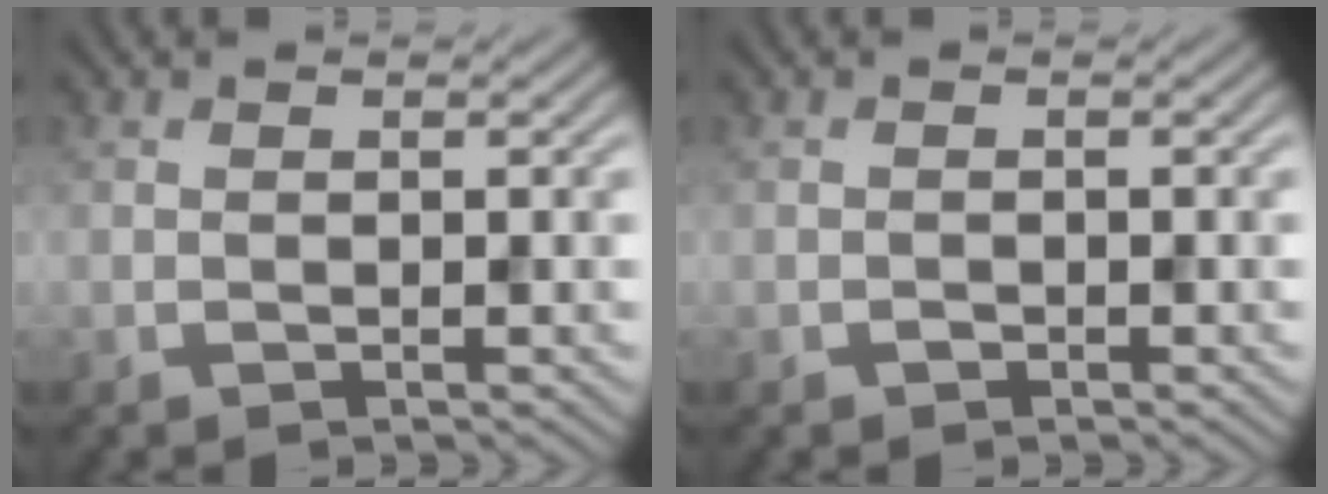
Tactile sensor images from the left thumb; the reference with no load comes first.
{"total": 0.6, "force": [-0.4, 0.4, 0.2], "torque": [-0.001, -0.001, -0.007]}